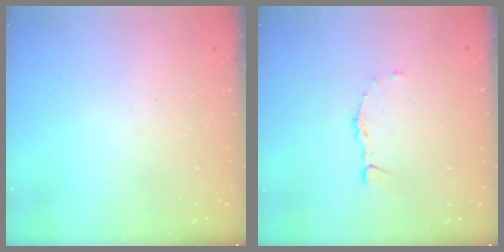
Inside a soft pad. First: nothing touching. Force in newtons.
{"total": 4.6, "press": 4.6, "slide": 0.8}